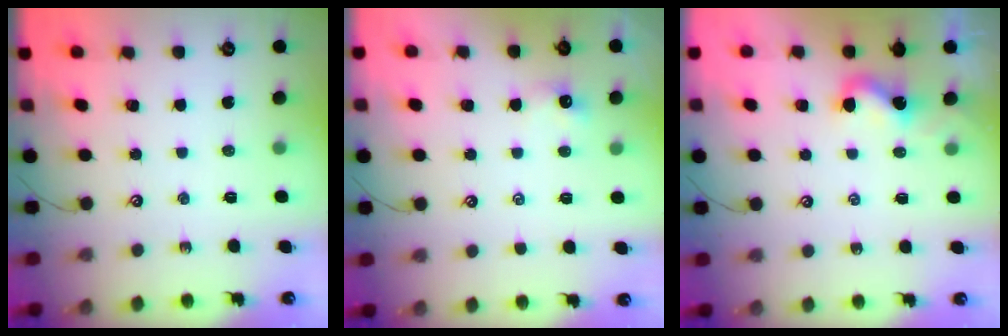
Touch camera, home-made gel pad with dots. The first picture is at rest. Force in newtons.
{"total": 0.0}
{"total": 3.8, "press": 3.8, "slide": 0.3}